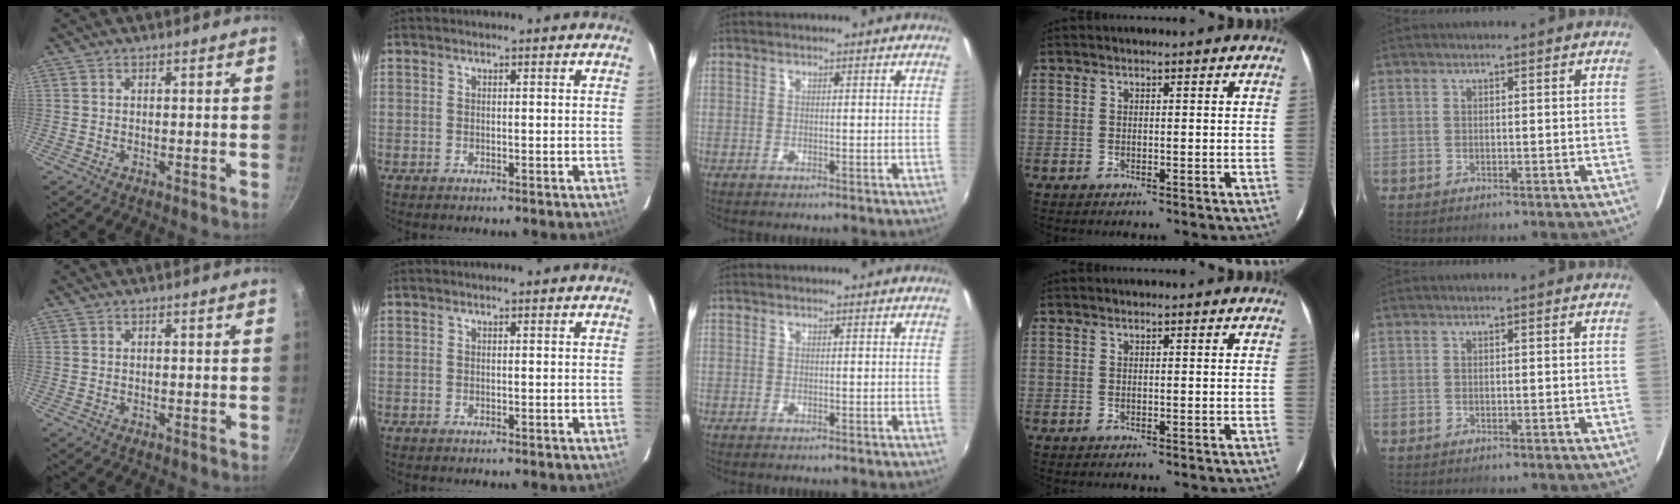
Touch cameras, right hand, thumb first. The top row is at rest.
{}